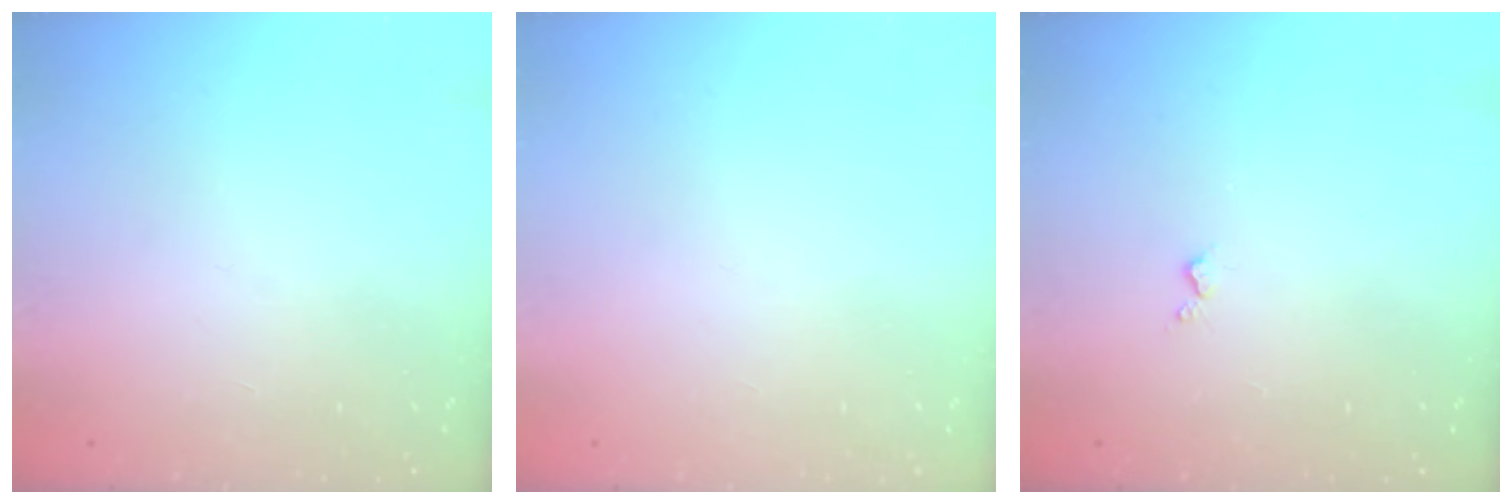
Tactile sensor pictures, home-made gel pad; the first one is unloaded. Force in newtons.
{"total": 0.0}
{"total": 3.0, "press": 2.9, "slide": 0.5}